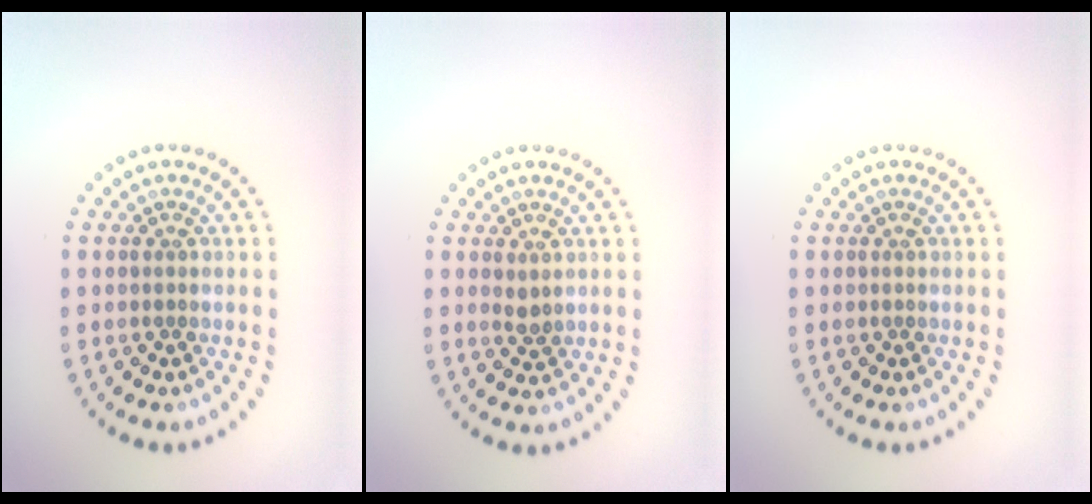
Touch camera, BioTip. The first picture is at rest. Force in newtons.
{"total": 0.9, "press": 0.8, "slide": 0.3}
{"total": 0.0}